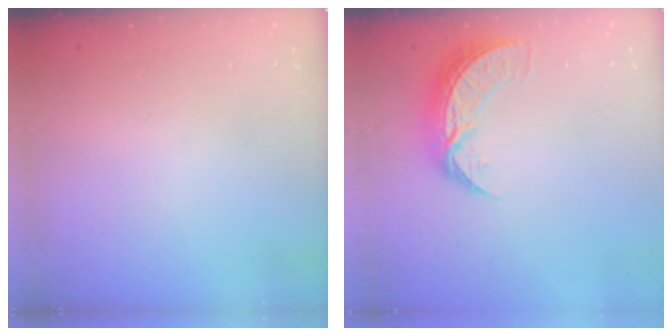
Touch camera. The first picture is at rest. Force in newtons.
{"total": 9.0, "press": 9.0, "slide": 0.7}